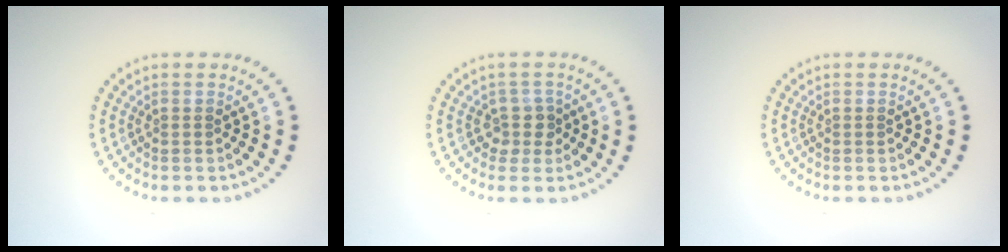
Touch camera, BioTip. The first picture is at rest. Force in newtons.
{"total": 2.0, "press": 1.5, "slide": 1.3}
{"total": 0.0}